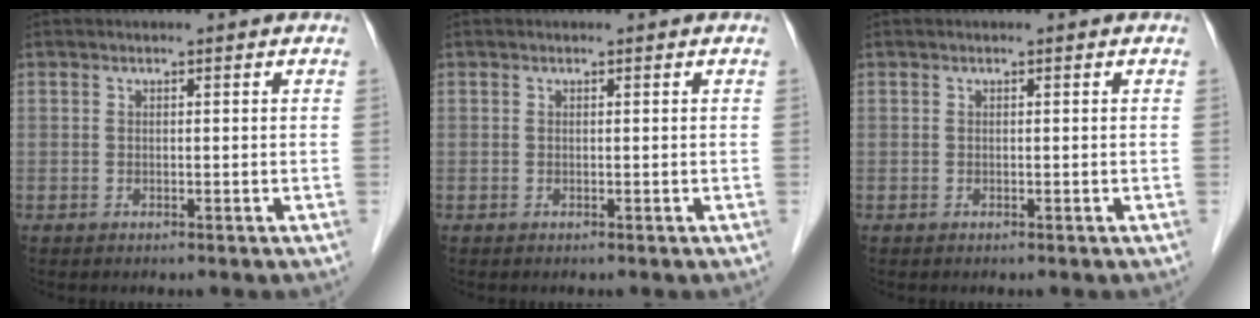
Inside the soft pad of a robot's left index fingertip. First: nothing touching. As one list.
[{"total": 0.0}, {"total": 0.0}]